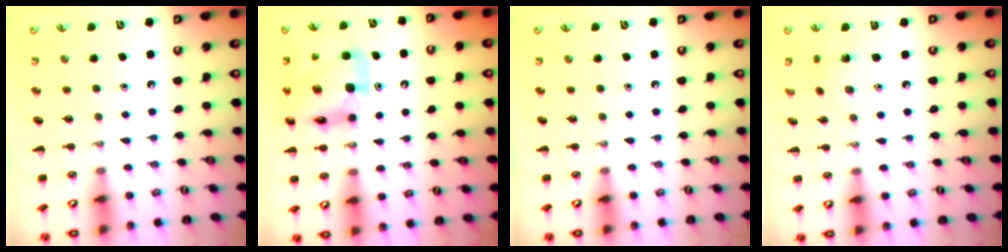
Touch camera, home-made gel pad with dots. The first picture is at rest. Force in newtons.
{"total": 13.1, "press": 12.4, "slide": 4.2}
{"total": 0.0}
{"total": 1.5, "press": 1.4, "slide": 0.5}